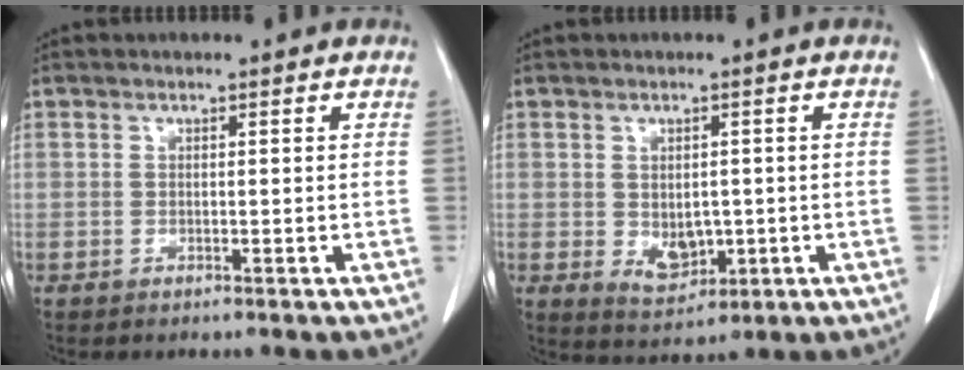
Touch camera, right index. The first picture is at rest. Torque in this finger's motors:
{"motor_torque": [0.23, 0.12, 0.07, 0.03]}